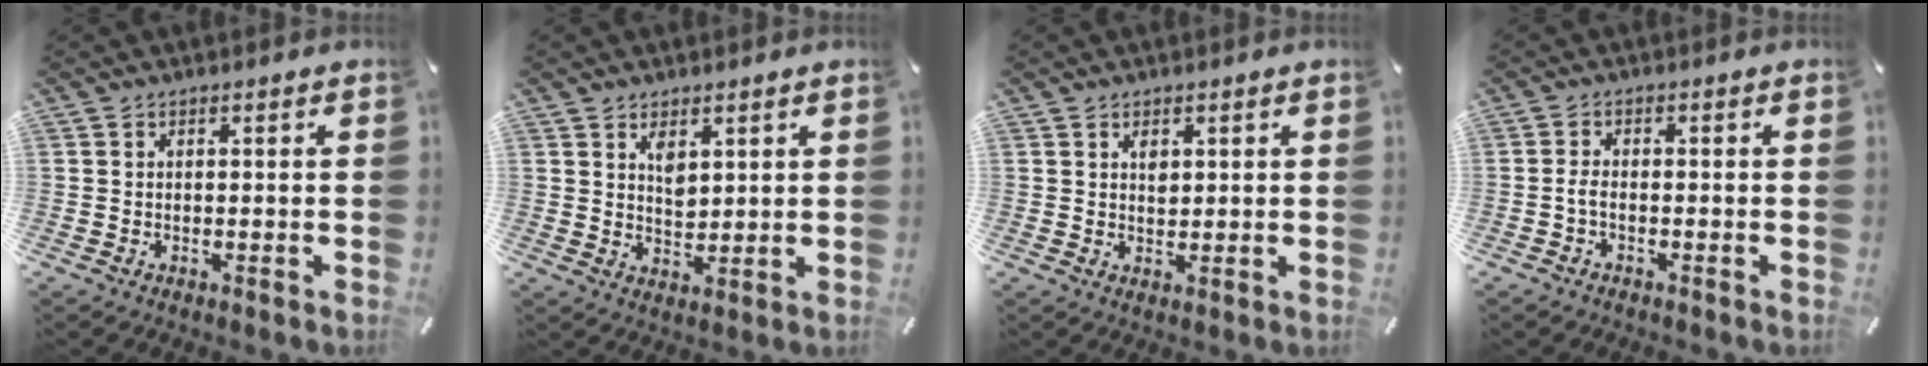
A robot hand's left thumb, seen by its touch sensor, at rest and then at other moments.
{"total": 4.1, "force": [2.5, 2.5, 2.2], "torque": [-0.034, -0.013, 0.042]}
{"total": 2.0, "force": [0.9, 1.3, 1.2], "torque": [-0.019, -0.004, 0.015]}
{"total": 2.1, "force": [-1.0, 0.8, 1.7], "torque": [-0.044, -0.001, -0.023]}